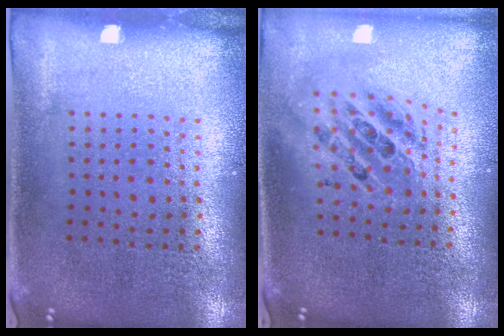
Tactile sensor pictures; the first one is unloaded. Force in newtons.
{"total": 2.0, "press": 1.5, "slide": 1.3}